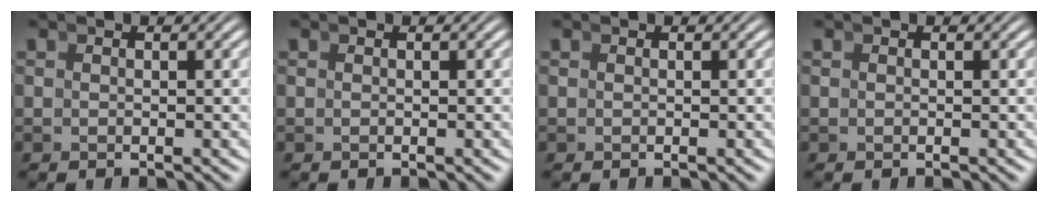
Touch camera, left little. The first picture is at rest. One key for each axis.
{"total": 0.0}
{"total": 0.0}
{"total": 0.0}